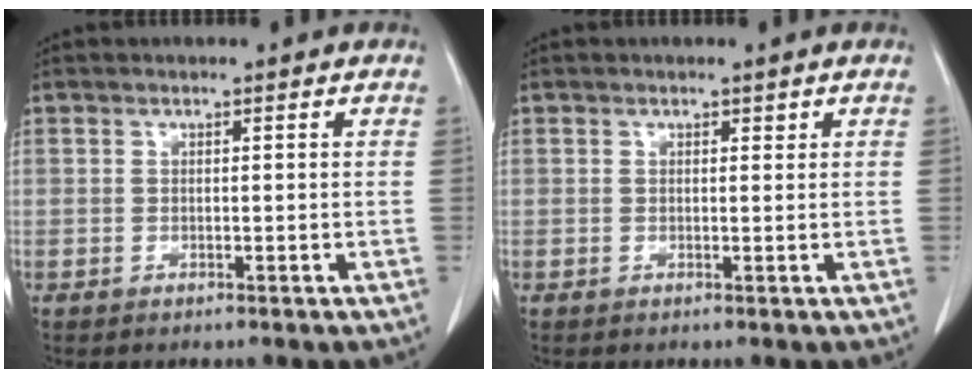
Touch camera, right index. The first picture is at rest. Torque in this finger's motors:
{"motor_torque": [-0.07, -0.03, -0.01, -0.01]}